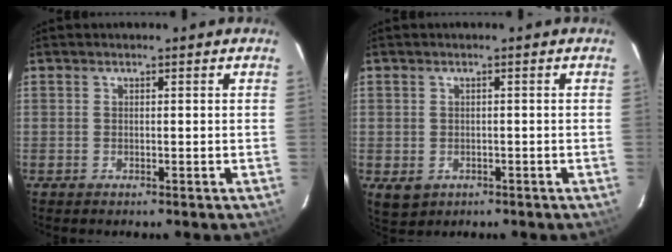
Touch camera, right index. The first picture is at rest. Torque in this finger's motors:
{"motor_torque": [0.04, -0.01, -0.64, -0.21]}